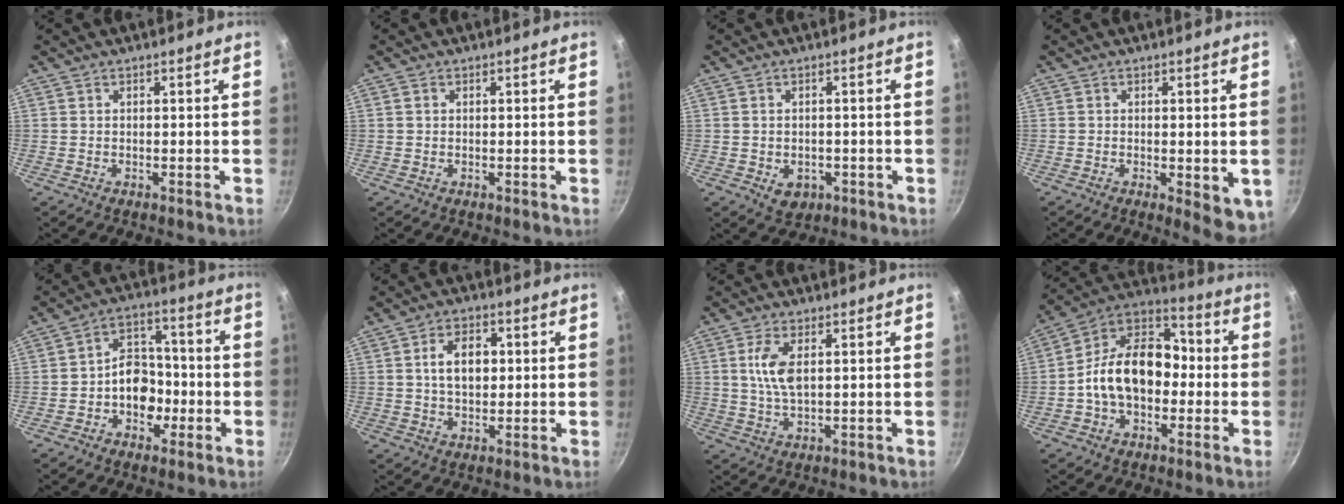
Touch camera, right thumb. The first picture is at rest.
{"total": 0.7, "force": [0.1, 0.6, 0.2], "torque": [-0.003, 0.003, 0.001]}
{"total": 4.2, "force": [-1.2, 3.3, 2.3], "torque": [-0.023, 0.005, -0.005]}
{"total": 6.2, "force": [-1.1, 2.4, 5.6], "torque": [-0.060, -0.008, -0.010]}
{"total": 10.1, "force": [-2.5, 7.7, 6.1], "torque": [-0.043, 0.037, -0.048]}
{"total": 7.9, "force": [1.2, 5.2, 5.8], "torque": [-0.078, 0.008, 0.016]}
{"total": 6.5, "force": [1.5, 3.0, 5.6], "torque": [-0.110, -0.002, 0.029]}
{"total": 17.3, "force": [-2.0, 12.0, 12.3], "torque": [-0.164, 0.054, -0.053]}